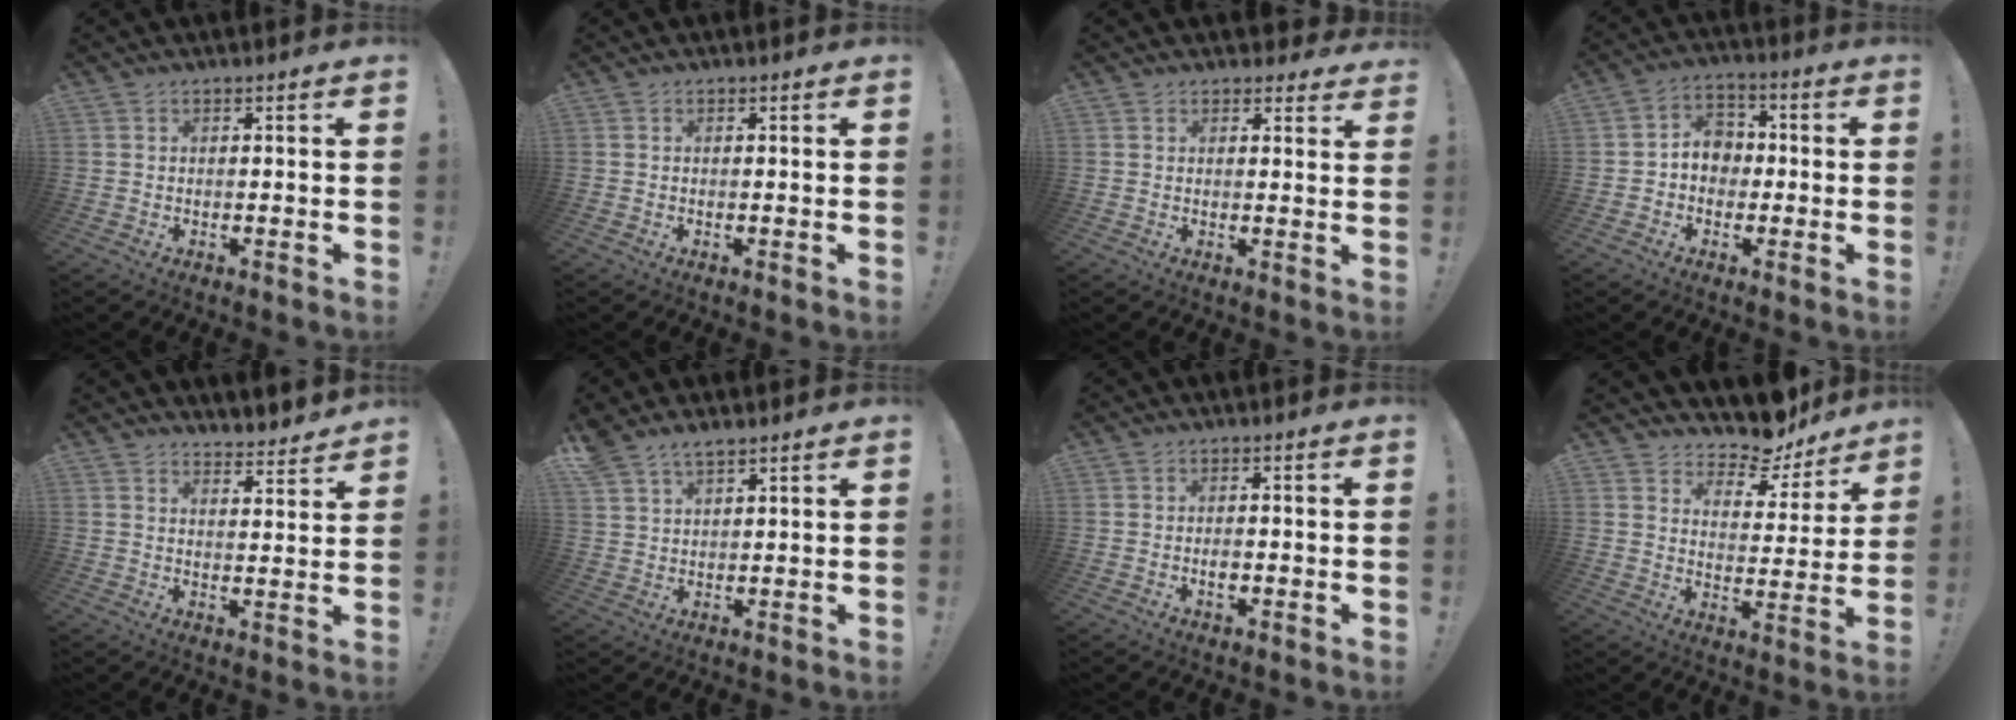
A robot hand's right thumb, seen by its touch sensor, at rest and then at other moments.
{"total": 0.0}
{"total": 2.6, "force": [1.7, 1.9, 0.6], "torque": [0.003, -0.010, 0.029]}
{"total": 7.5, "force": [-0.5, 6.5, 3.6], "torque": [-0.052, 0.015, -0.005]}
{"total": 4.4, "force": [4.1, 0.9, 1.2], "torque": [0.001, -0.047, 0.070]}
{"total": 5.2, "force": [4.2, 2.2, 2.1], "torque": [-0.036, -0.022, 0.080]}
{"total": 2.0, "force": [-0.9, 1.1, 1.4], "torque": [-0.025, 0.003, -0.015]}
{"total": 9.1, "force": [8.3, 3.3, 1.6], "torque": [-0.011, -0.087, 0.145]}